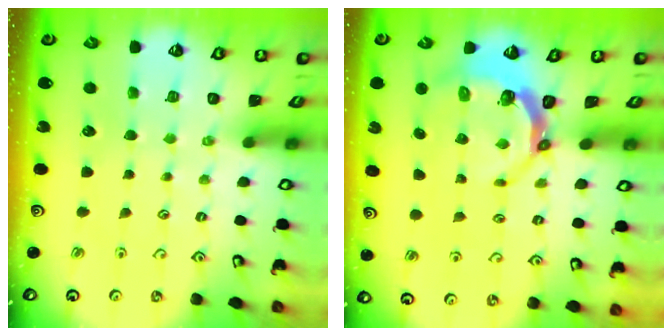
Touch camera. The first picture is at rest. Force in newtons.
{"total": 5.7, "press": 4.5, "slide": 3.6}